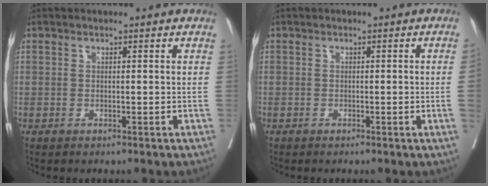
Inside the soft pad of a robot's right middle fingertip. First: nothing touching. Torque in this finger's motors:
{"motor_torque": [0.42, -0.68, -0.08, -0.21]}